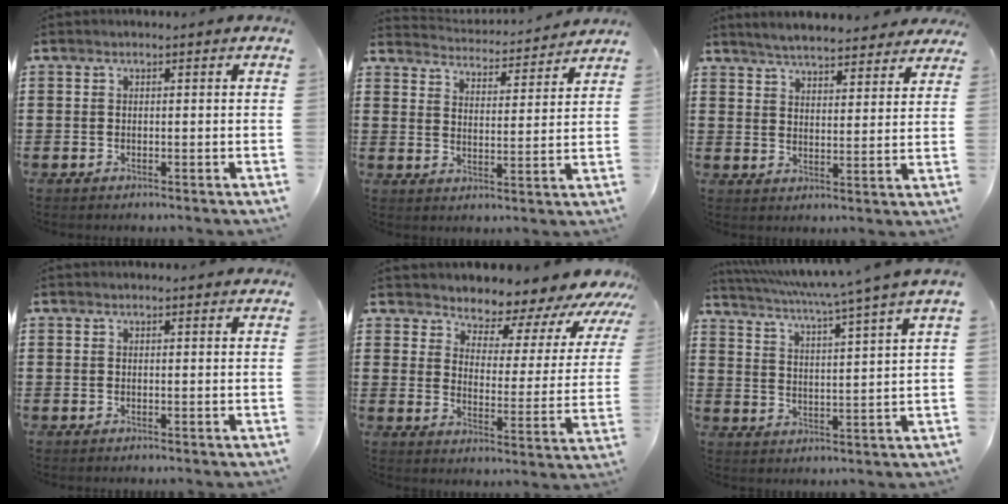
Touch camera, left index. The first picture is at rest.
{"total": 3.7, "force": [3.7, -0.3, 0.1], "torque": [-0.024, -0.034, 0.057]}
{"total": 4.6, "force": [4.5, 0.1, 0.8], "torque": [-0.036, -0.022, 0.079]}
{"total": 0.5, "force": [0.4, 0.0, 0.4], "torque": [-0.008, 0.000, 0.007]}
{"total": 4.5, "force": [4.3, 1.4, 0.2], "torque": [-0.028, -0.048, 0.067]}
{"total": 4.8, "force": [3.8, -1.8, 2.3], "torque": [-0.062, -0.042, 0.056]}